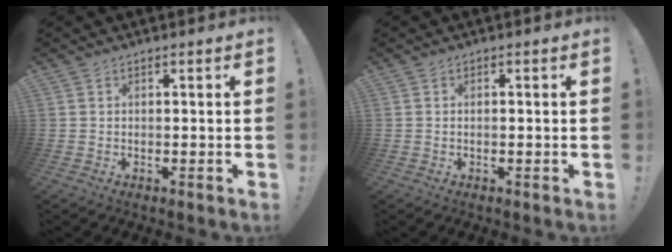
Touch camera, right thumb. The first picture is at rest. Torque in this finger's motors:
{"motor_torque": [-0.02, 0.12, 0.13, -0.09, 0.00]}